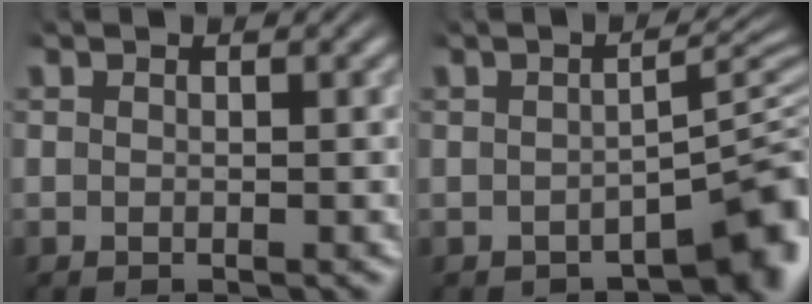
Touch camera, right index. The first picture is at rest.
{"total": 5.0, "force": [-1.9, 1.8, 4.3], "torque": [-0.045, -0.003, -0.024]}